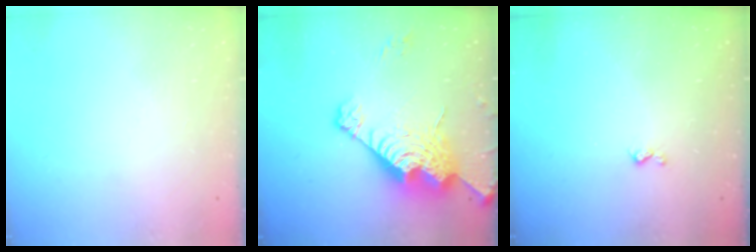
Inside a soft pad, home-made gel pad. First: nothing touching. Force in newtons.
{"total": 19.6, "press": 19.5, "slide": 1.8}
{"total": 3.3, "press": 3.2, "slide": 0.6}